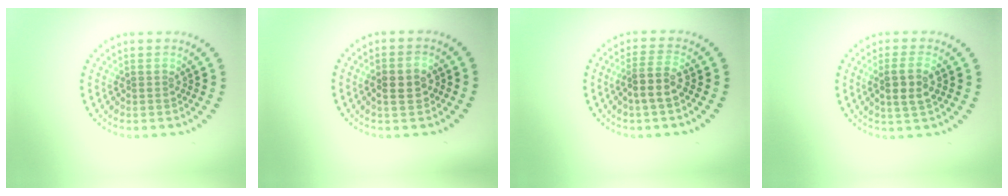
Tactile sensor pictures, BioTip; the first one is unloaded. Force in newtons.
{"total": 2.6, "press": 2.6, "slide": 0.3}
{"total": 2.5, "press": 2.0, "slide": 1.5}
{"total": 2.6, "press": 2.5, "slide": 0.9}